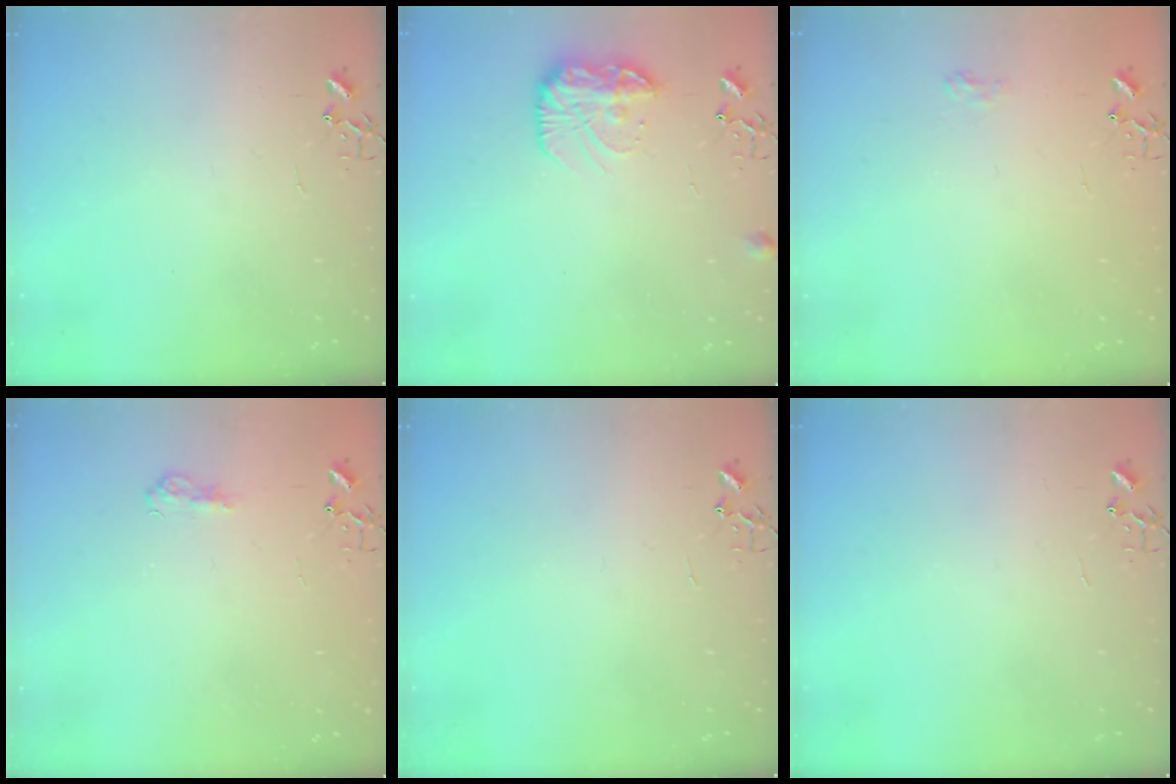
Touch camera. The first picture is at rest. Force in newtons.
{"total": 12.8, "press": 12.8, "slide": 0.7}
{"total": 6.5, "press": 6.5, "slide": 0.6}
{"total": 7.9, "press": 7.8, "slide": 0.8}
{"total": 0.0}
{"total": 0.0}